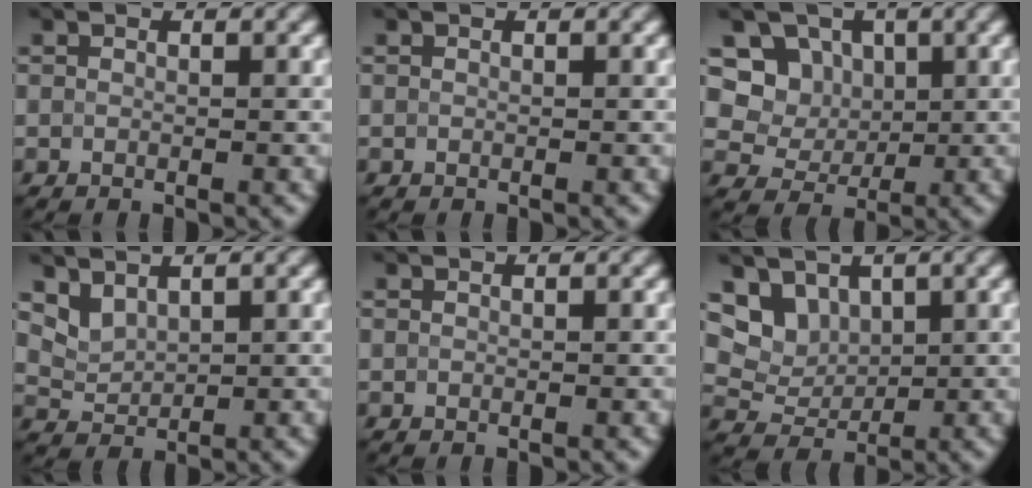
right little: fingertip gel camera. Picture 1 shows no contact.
{"total": 0.0}
{"total": 4.4, "force": [1.6, 3.7, 1.7], "torque": [-0.031, -0.011, 0.028]}
{"total": 2.2, "force": [1.8, 1.0, 0.8], "torque": [-0.020, -0.005, 0.043]}
{"total": 0.0}
{"total": 4.6, "force": [2.7, 3.2, 2.1], "torque": [-0.054, -0.008, 0.069]}